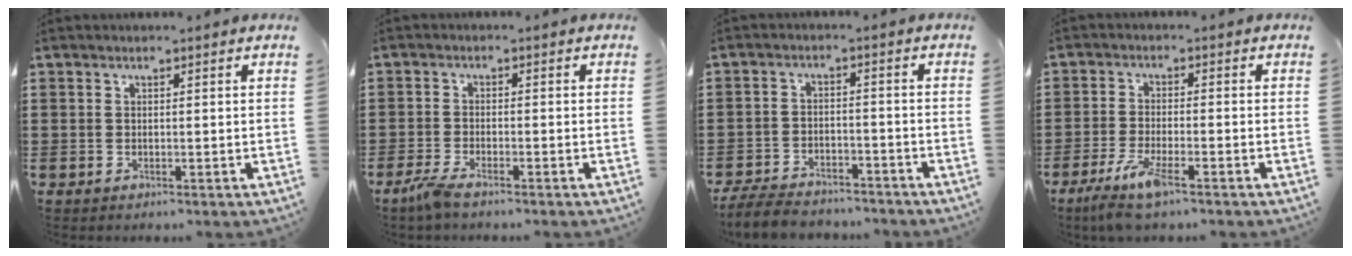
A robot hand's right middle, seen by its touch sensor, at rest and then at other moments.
{"total": 2.8, "force": [-2.1, 0.3, 1.7], "torque": [-0.051, -0.007, -0.046]}
{"total": 5.6, "force": [-5.4, 1.1, 1.3], "torque": [-0.029, 0.008, -0.108]}
{"total": 5.6, "force": [-3.9, 0.6, 4.0], "torque": [-0.090, -0.018, -0.075]}